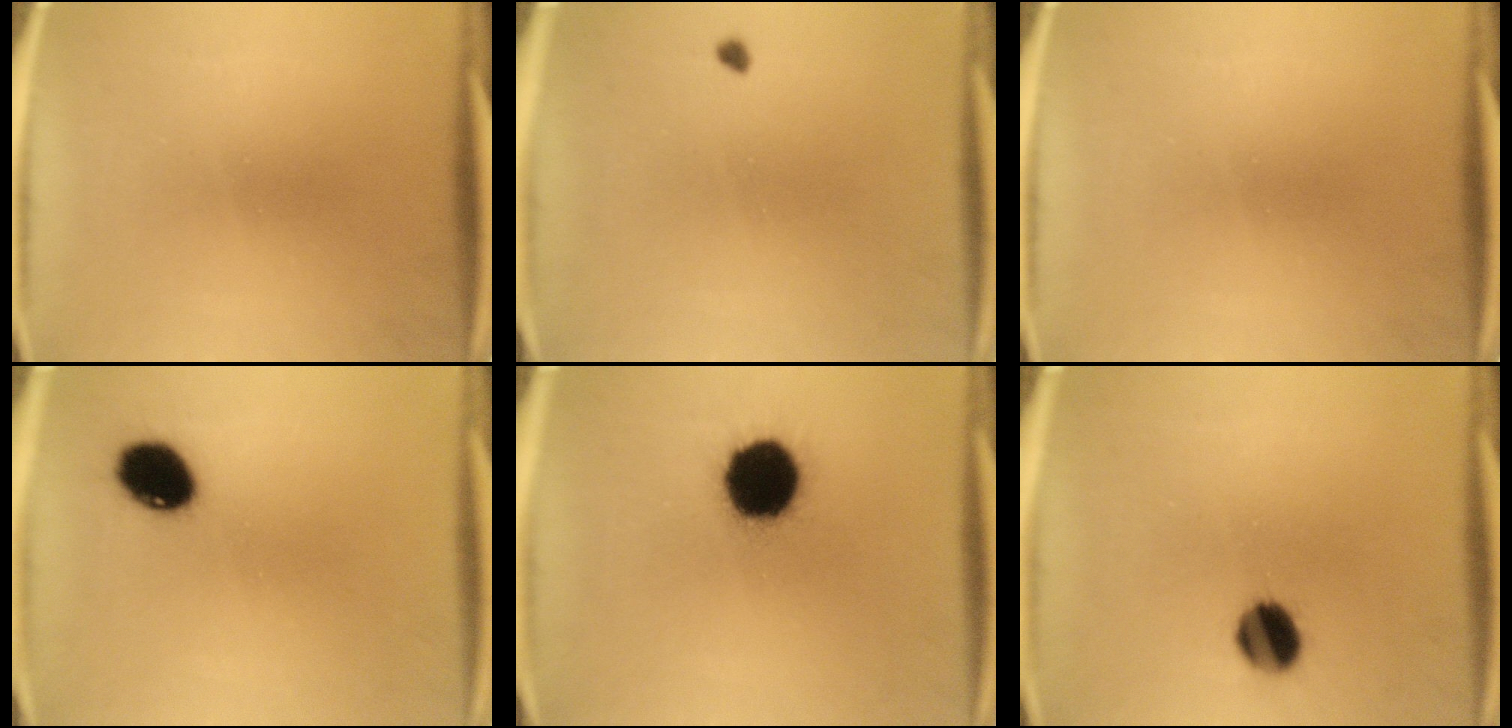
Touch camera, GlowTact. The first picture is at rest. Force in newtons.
{"total": 0.7}
{"total": 0.0}
{"total": 9.7}
{"total": 18.2}
{"total": 8.1}